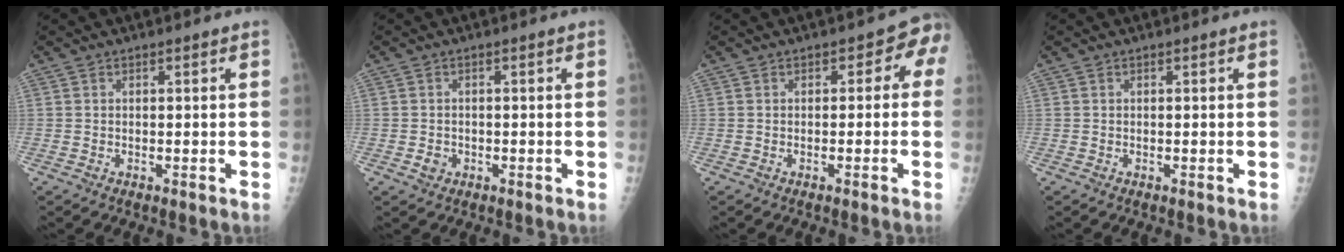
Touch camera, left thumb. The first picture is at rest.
{"total": 1.6, "force": [-0.5, 1.4, 0.6], "torque": [-0.006, 0.003, -0.007]}
{"total": 3.5, "force": [-0.2, 2.7, 2.2], "torque": [0.010, 0.013, -0.015]}
{"total": 0.0}